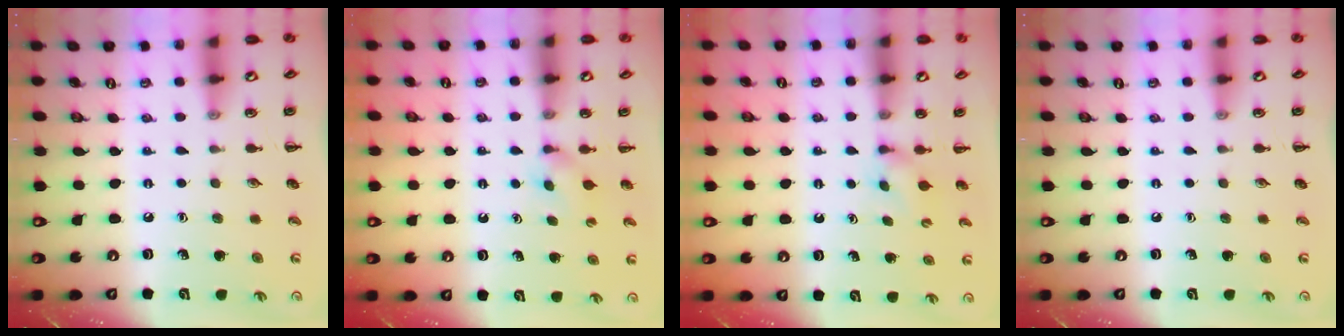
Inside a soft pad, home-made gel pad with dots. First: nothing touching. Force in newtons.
{"total": 2.5, "press": 2.3, "slide": 1.0}
{"total": 2.9, "press": 2.7, "slide": 1.1}
{"total": 0.0}